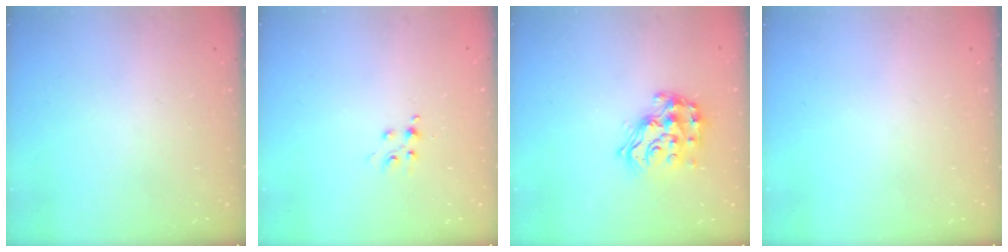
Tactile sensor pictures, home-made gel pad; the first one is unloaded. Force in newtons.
{"total": 4.9, "press": 4.9, "slide": 0.7}
{"total": 15.5, "press": 15.5, "slide": 0.9}
{"total": 0.0}